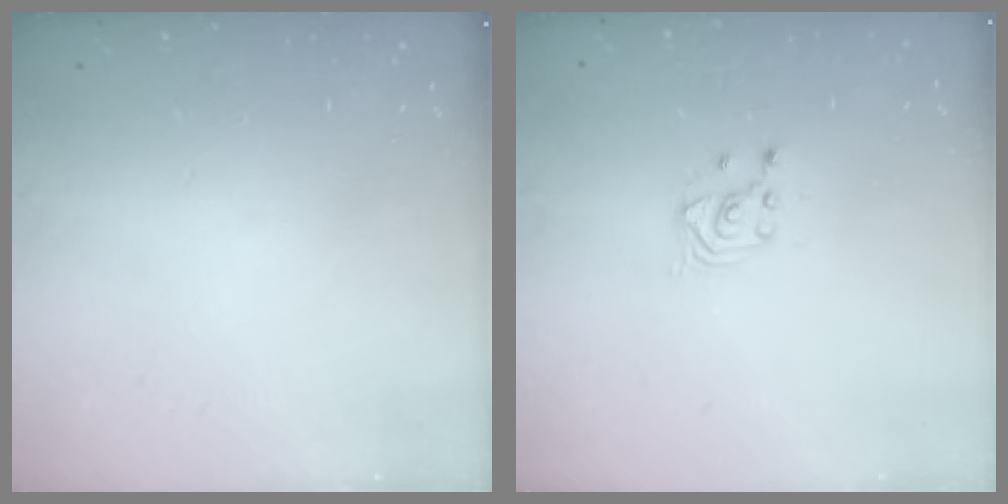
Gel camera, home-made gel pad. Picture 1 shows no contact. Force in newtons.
{"total": 2.6, "press": 2.6, "slide": 0.1}